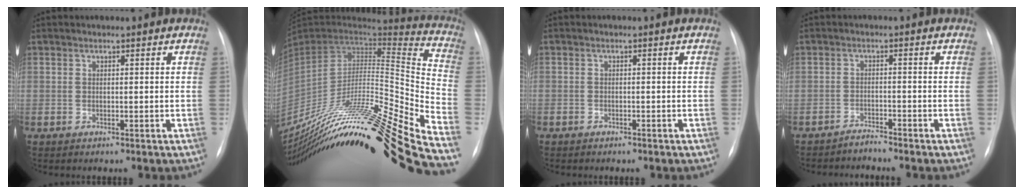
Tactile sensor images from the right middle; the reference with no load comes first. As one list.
[{"total": 35.9, "force": [-27.1, 0.3, 23.6], "torque": [-0.324, -0.048, -0.436]}, {"total": 1.0, "force": [-0.8, 0.6, 0.3], "torque": [-0.010, 0.002, -0.012]}, {"total": 3.6, "force": [-3.3, 0.2, -1.2], "torque": [0.027, -0.001, -0.052]}]